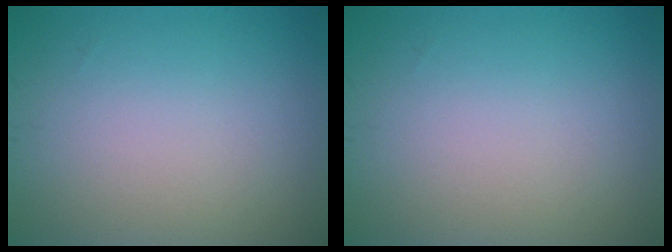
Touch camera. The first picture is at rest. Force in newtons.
{"total": 0.0}